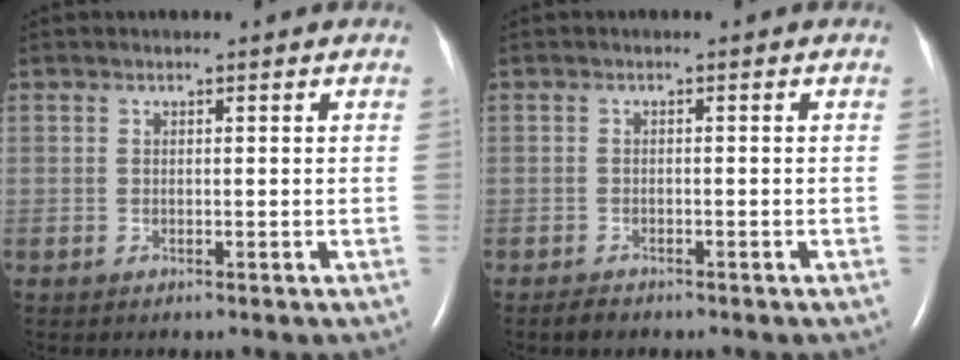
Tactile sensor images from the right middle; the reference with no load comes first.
{"total": 1.5, "force": [-1.3, 0.6, 0.5], "torque": [-0.014, -0.001, -0.019]}